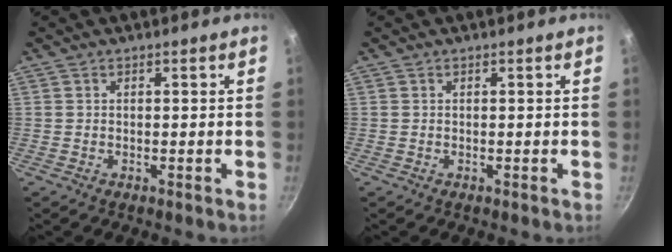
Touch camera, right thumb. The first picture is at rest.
{"total": 0.0}